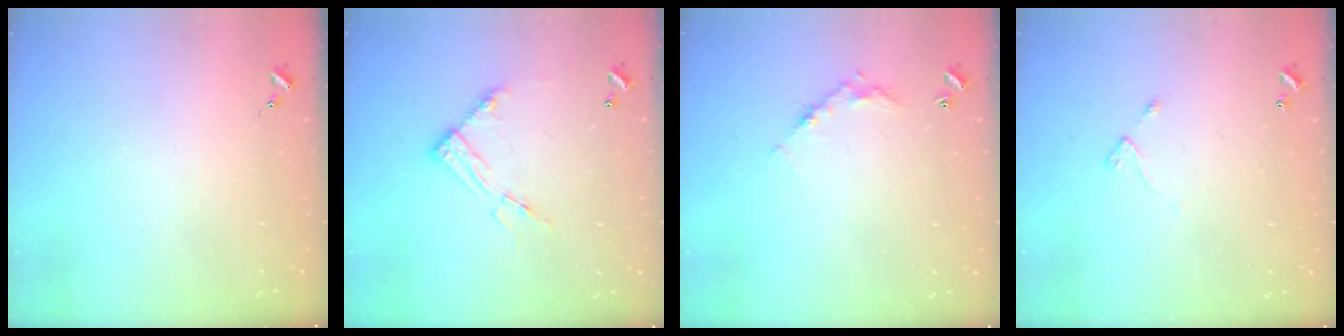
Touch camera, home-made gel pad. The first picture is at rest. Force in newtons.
{"total": 10.7, "press": 10.7, "slide": 0.8}
{"total": 5.8, "press": 5.8, "slide": 0.3}
{"total": 4.2, "press": 4.2, "slide": 0.5}